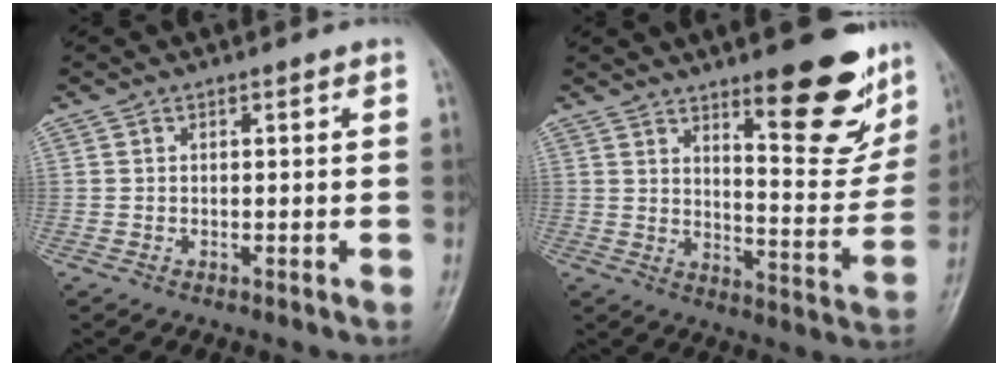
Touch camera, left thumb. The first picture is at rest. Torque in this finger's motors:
{"motor_torque": [2.01, 0.97, 1.08, -1.43, 0.04]}